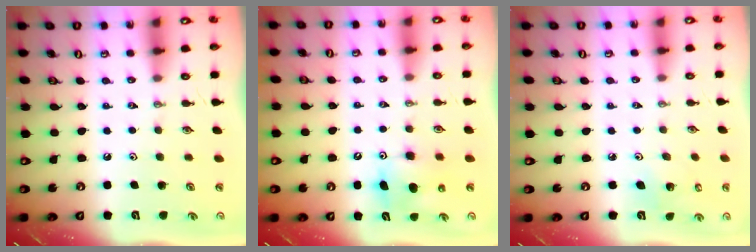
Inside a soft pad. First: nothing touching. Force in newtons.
{"total": 9.1, "press": 9.1, "slide": 0.3}
{"total": 4.6, "press": 4.5, "slide": 1.2}